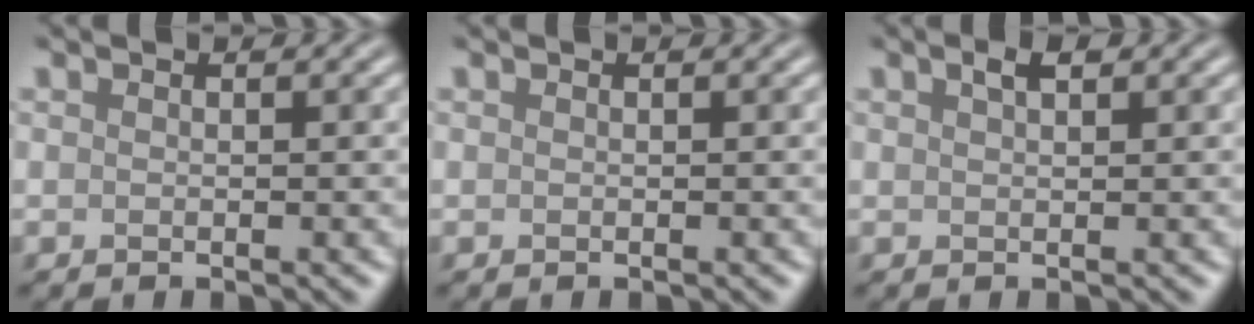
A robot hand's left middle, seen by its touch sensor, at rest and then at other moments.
{"total": 0.0}
{"total": 1.4, "force": [0.8, 0.4, 1.0], "torque": [-0.016, 0.003, 0.014]}